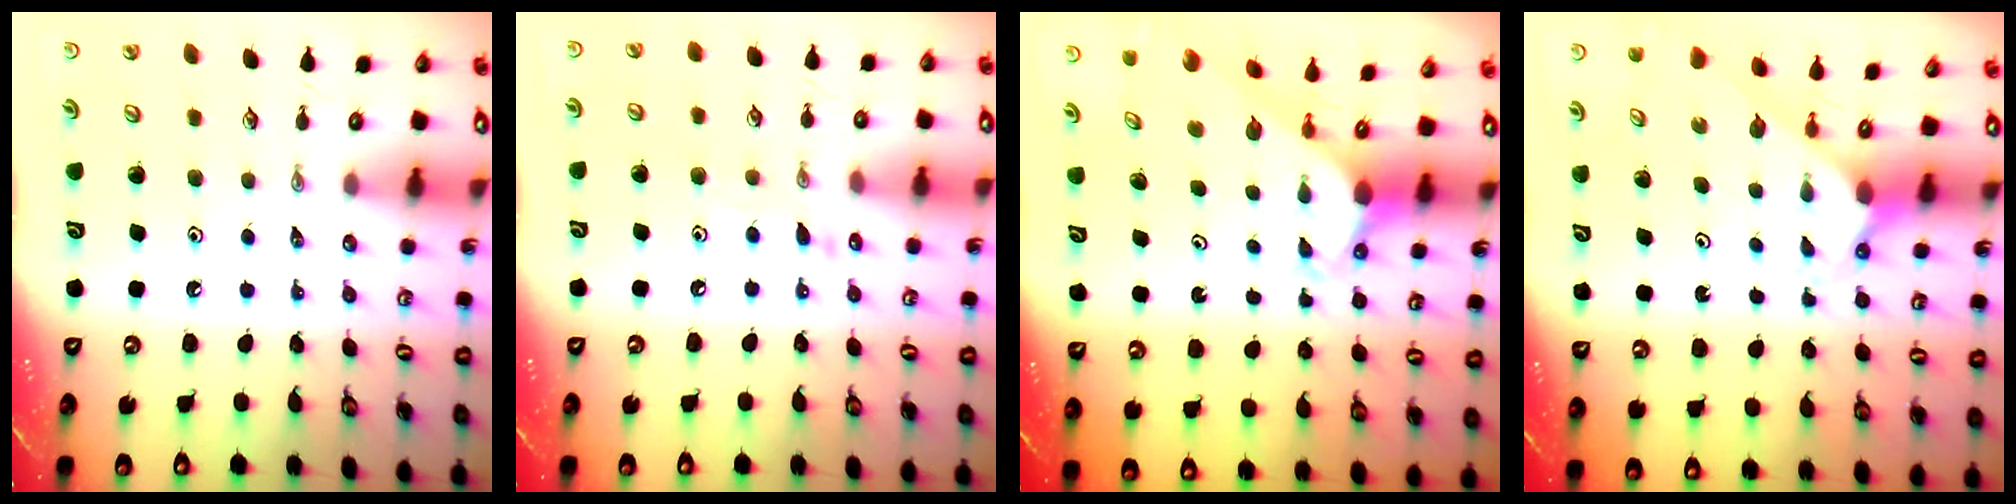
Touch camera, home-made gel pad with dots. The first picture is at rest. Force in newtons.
{"total": 8.0, "press": 8.0, "slide": 0.2}
{"total": 3.2, "press": 3.2, "slide": 0.2}
{"total": 1.9, "press": 1.9, "slide": 0.1}